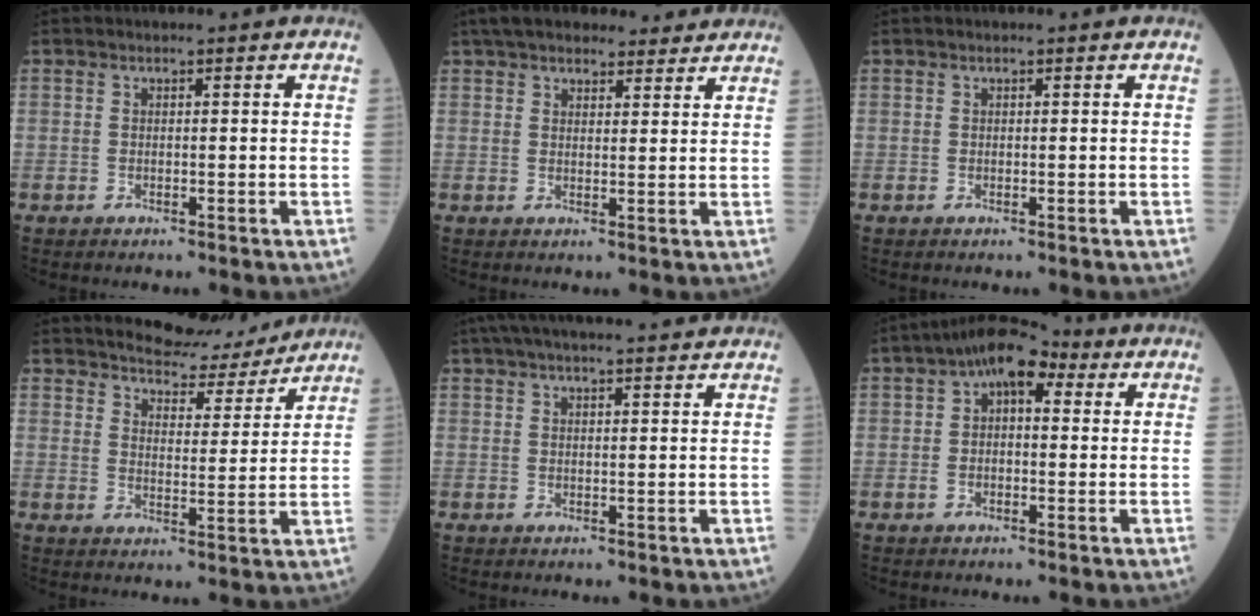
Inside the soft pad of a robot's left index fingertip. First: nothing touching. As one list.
[{"total": 13.5, "force": [11.7, 4.0, 5.2], "torque": [-0.068, 0.039, 0.165]}, {"total": 0.0}, {"total": 10.1, "force": [9.6, 2.2, 1.7], "torque": [-0.026, -0.003, 0.133]}, {"total": 14.5, "force": [12.7, 1.0, 6.8], "torque": [-0.115, 0.042, 0.176]}, {"total": 7.9, "force": [3.3, 3.7, 6.1], "torque": [-0.101, 0.048, 0.047]}]